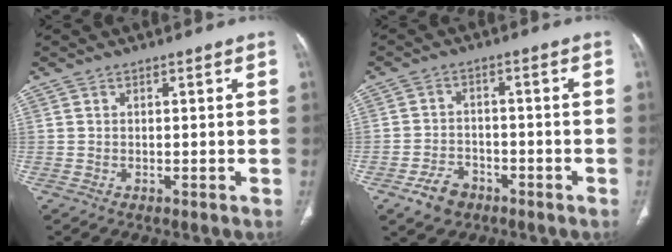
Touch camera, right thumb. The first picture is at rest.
{"total": 5.6, "force": [-3.3, 3.8, 2.3], "torque": [-0.032, 0.021, -0.053]}